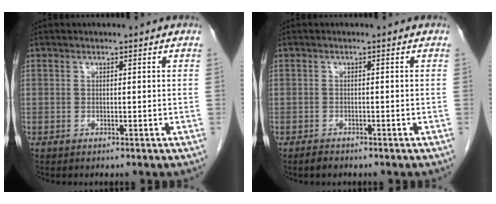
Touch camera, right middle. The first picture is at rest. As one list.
[{"total": 1.3, "force": [-1.1, 0.5, 0.4], "torque": [-0.015, -0.003, -0.016]}]